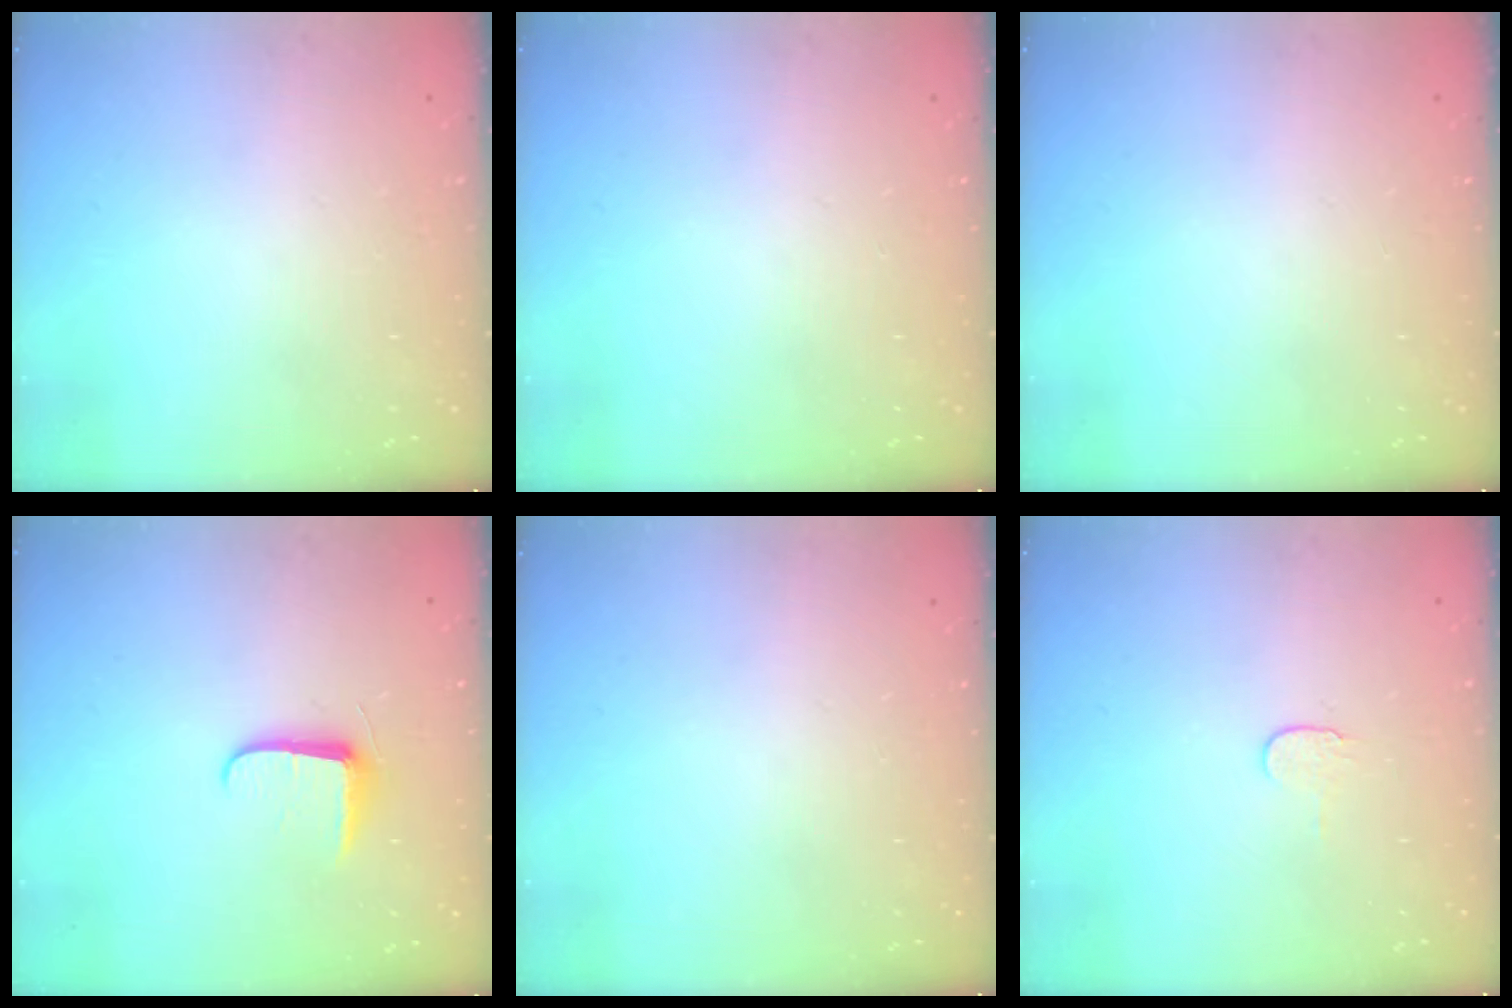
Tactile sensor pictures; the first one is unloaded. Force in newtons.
{"total": 0.0}
{"total": 0.0}
{"total": 6.8, "press": 6.7, "slide": 0.9}
{"total": 0.0}
{"total": 4.0, "press": 3.9, "slide": 0.5}